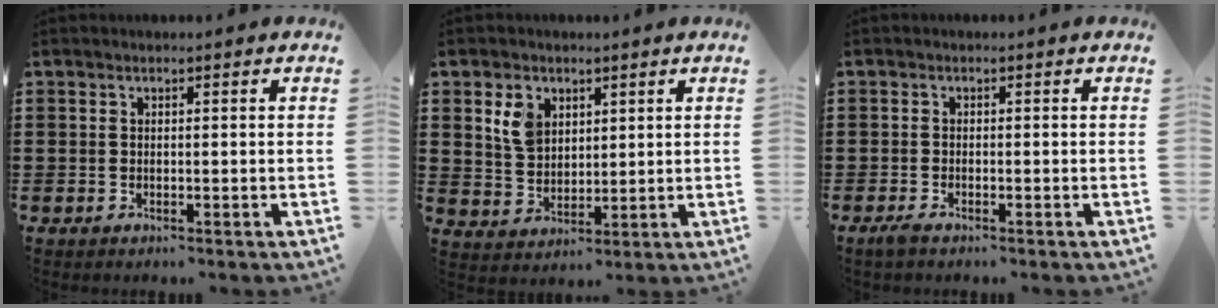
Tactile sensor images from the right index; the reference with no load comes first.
{"total": 5.4, "force": [2.6, 3.9, 2.7], "torque": [-0.067, 0.014, 0.048]}
{"total": 1.0, "force": [-0.9, 0.2, 0.5], "torque": [-0.009, -0.003, -0.017]}